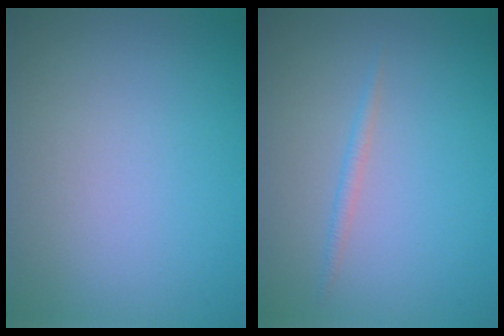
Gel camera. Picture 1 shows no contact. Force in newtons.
{"total": 0.8, "press": 0.8, "slide": 0.0}